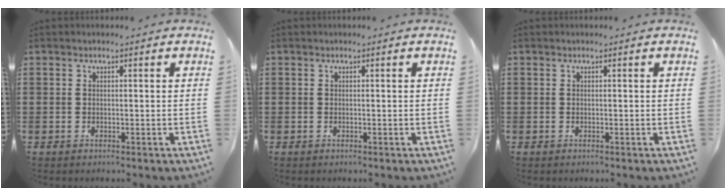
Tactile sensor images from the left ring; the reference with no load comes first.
{"total": 0.0}
{"total": 0.0}